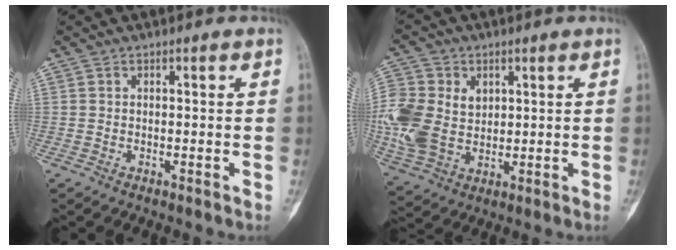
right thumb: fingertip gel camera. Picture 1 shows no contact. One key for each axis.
{"total": 15.7, "fx": 1.4, "fy": 11.9, "fz": 10.1, "tx": -0.236, "ty": -0.005, "tz": 0.035}